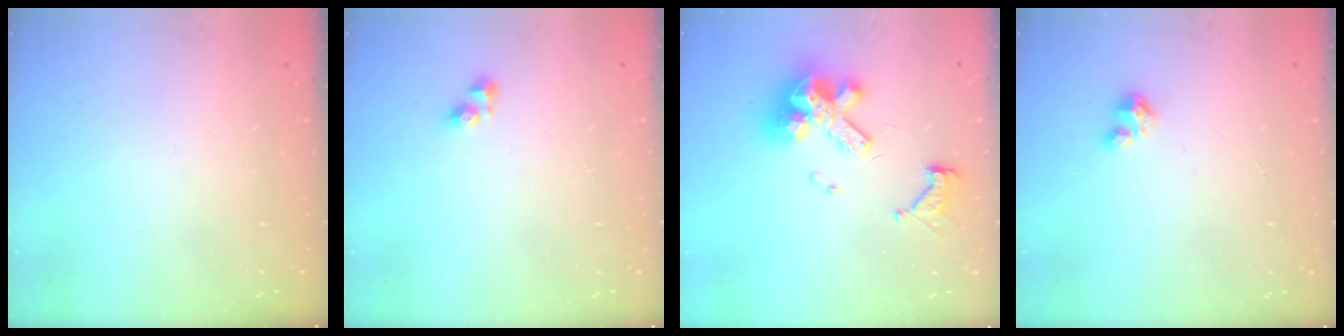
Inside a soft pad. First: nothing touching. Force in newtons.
{"total": 3.4, "press": 3.4, "slide": 0.4}
{"total": 13.1, "press": 13.0, "slide": 1.6}
{"total": 1.6, "press": 1.6, "slide": 0.1}